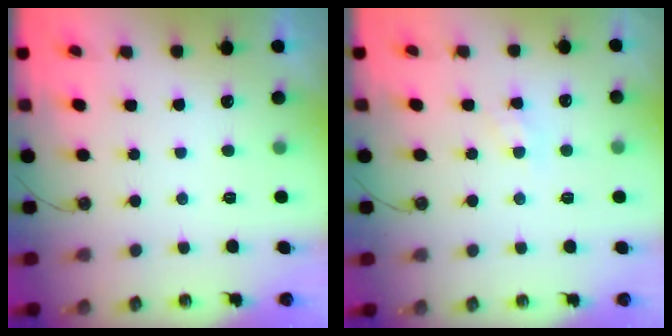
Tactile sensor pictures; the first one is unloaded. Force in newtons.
{"total": 7.0, "press": 6.9, "slide": 0.8}